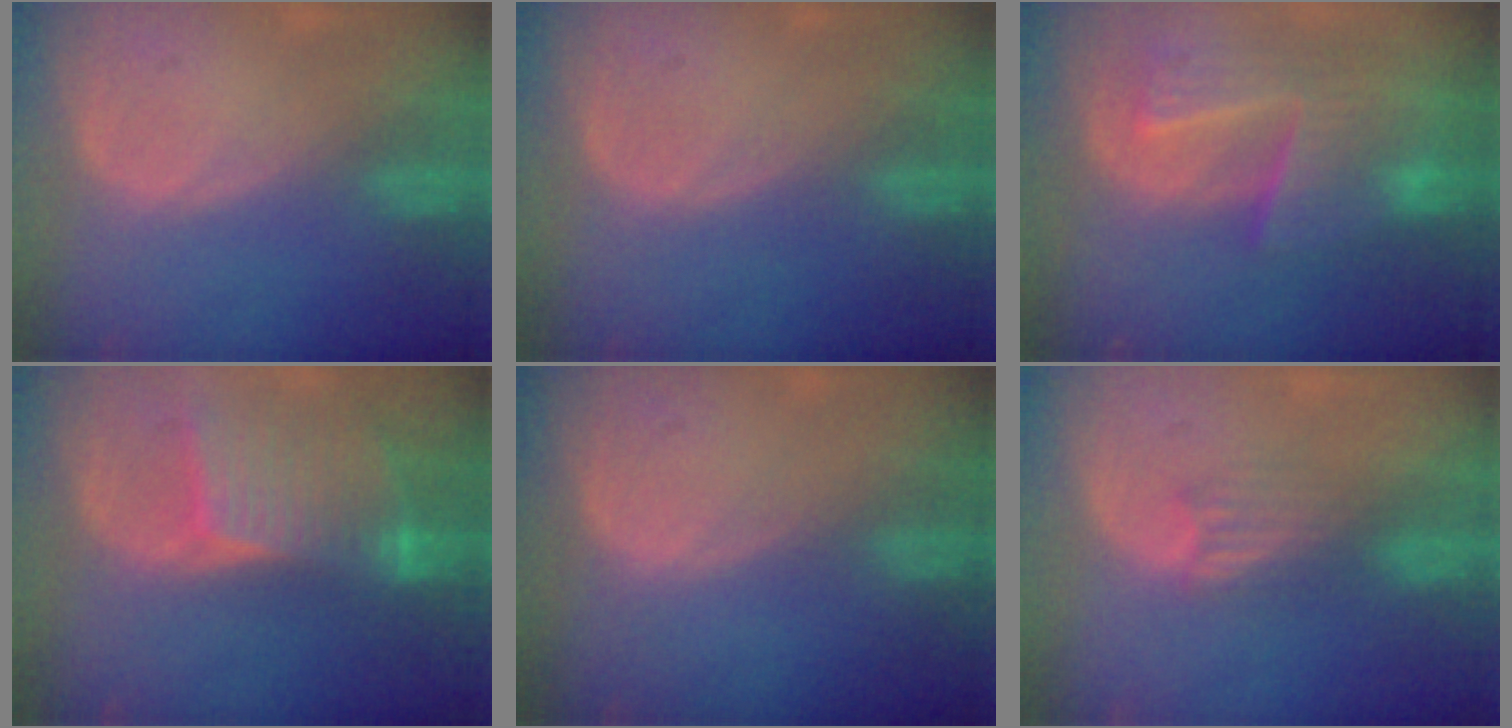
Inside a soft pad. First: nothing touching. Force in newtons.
{"total": 0.0}
{"total": 9.5, "press": 8.4, "slide": 4.5}
{"total": 8.3, "press": 7.7, "slide": 3.2}
{"total": 0.0}
{"total": 3.3, "press": 2.9, "slide": 1.5}